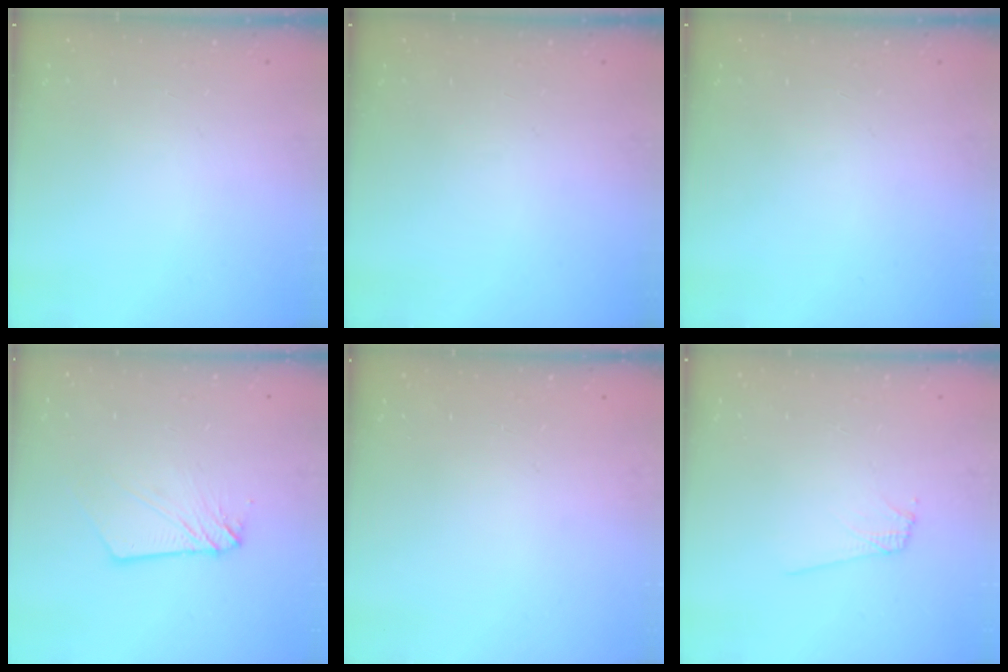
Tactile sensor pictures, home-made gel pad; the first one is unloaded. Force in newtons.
{"total": 0.0}
{"total": 0.0}
{"total": 3.6, "press": 3.6, "slide": 0.3}
{"total": 0.0}
{"total": 5.8, "press": 5.7, "slide": 1.0}